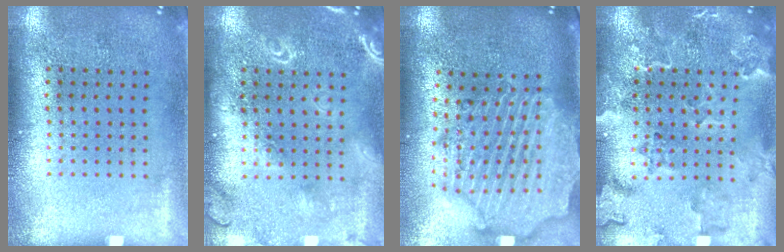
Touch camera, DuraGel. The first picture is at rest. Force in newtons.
{"total": 1.8, "press": 1.7, "slide": 0.2}
{"total": 3.2, "press": 2.8, "slide": 1.6}
{"total": 2.4, "press": 2.2, "slide": 1.1}